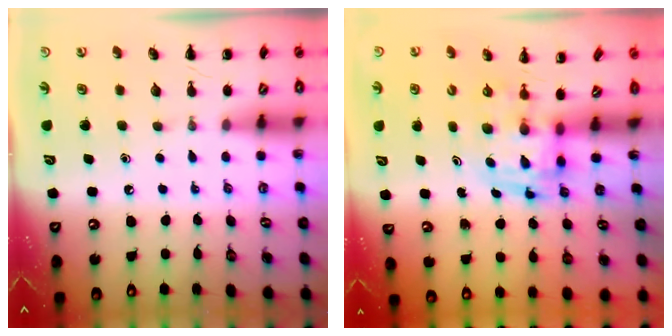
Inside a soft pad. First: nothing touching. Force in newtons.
{"total": 3.6, "press": 3.5, "slide": 0.6}